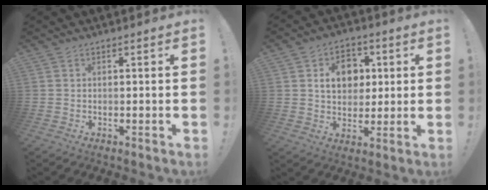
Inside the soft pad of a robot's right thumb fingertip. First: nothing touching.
{"total": 11.4, "force": [3.0, 9.1, 6.1], "torque": [-0.075, -0.003, 0.057]}